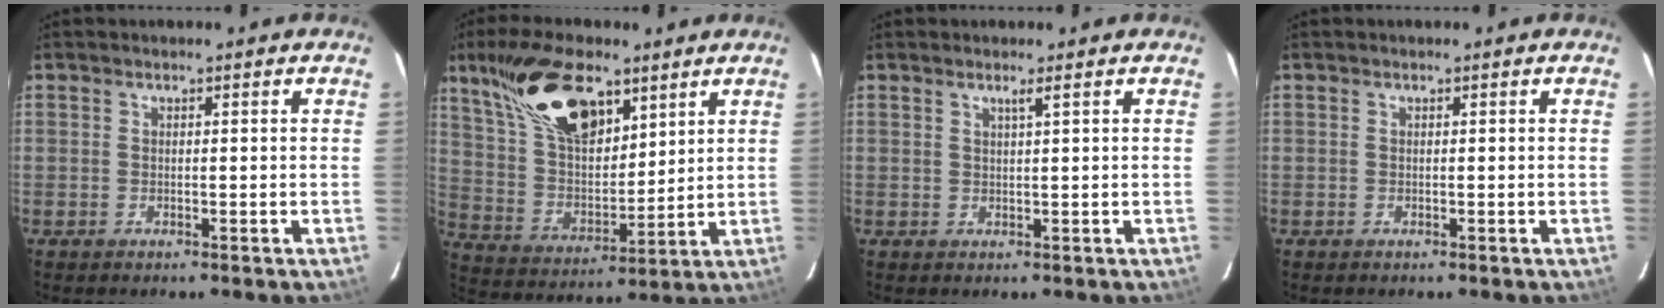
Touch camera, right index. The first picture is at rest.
{"total": 17.8, "force": [10.6, 8.0, 11.8], "torque": [-0.228, 0.026, 0.208]}
{"total": 1.1, "force": [0.7, -0.4, 0.8], "torque": [-0.015, -0.002, 0.010]}
{"total": 0.0}